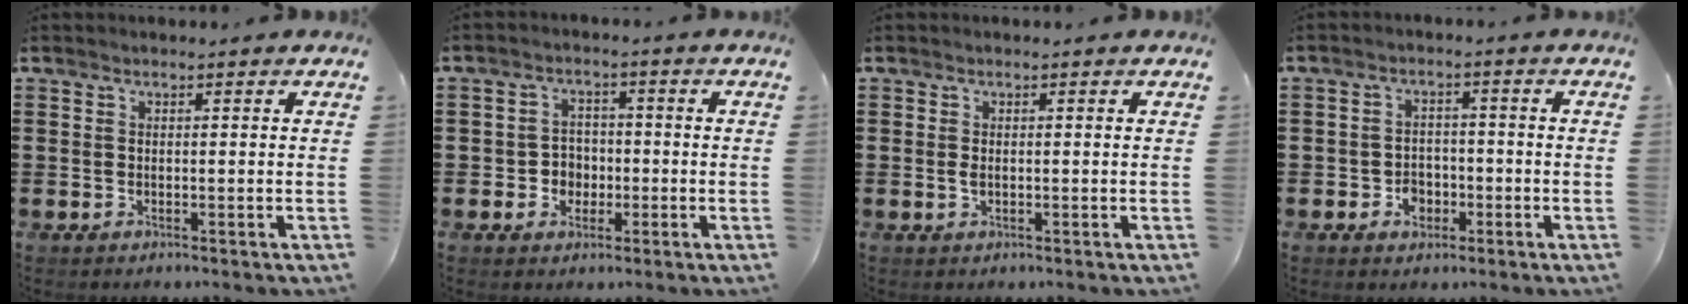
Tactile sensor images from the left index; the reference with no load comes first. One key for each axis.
{"total": 3.4, "fx": -1.1, "fy": 3.1, "fz": 1.0, "tx": -0.031, "ty": 0.005, "tz": -0.025}
{"total": 1.0, "fx": 0.0, "fy": 0.4, "fz": 0.9, "tx": -0.018, "ty": 0.001, "tz": 0.000}
{"total": 3.6, "fx": -1.8, "fy": 2.7, "fz": 1.5, "tx": -0.032, "ty": 0.007, "tz": -0.038}